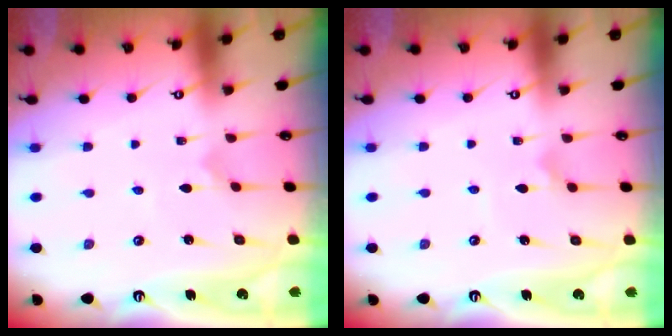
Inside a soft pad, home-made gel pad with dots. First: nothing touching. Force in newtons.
{"total": 2.5, "press": 2.5, "slide": 0.3}